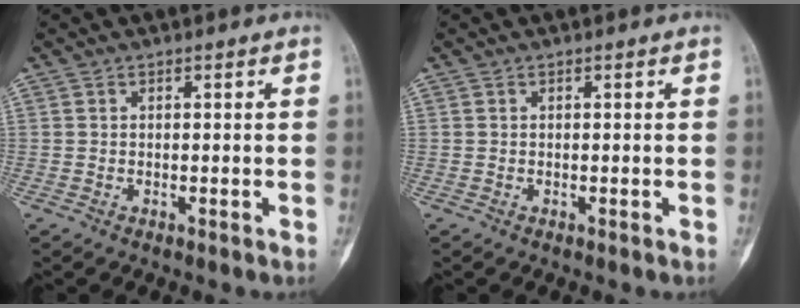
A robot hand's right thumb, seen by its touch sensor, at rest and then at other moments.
{"total": 0.0}